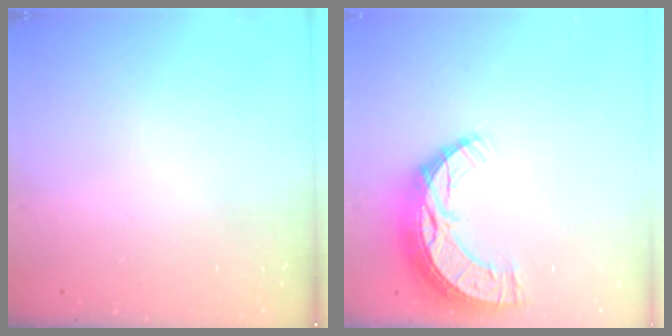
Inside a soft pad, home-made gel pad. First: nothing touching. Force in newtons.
{"total": 12.3, "press": 12.2, "slide": 0.9}